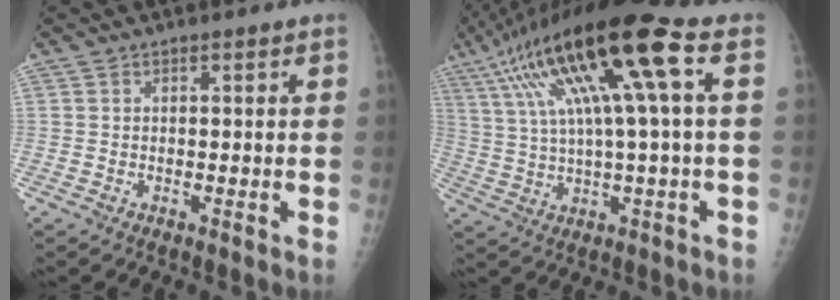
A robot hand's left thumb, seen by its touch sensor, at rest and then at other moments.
{"total": 20.7, "force": [6.7, 3.2, 19.3], "torque": [-0.371, 0.031, 0.114]}